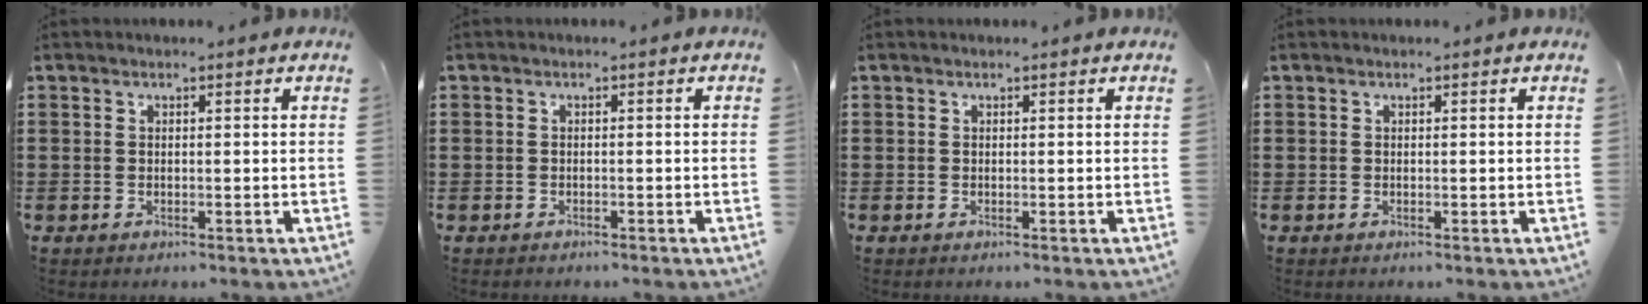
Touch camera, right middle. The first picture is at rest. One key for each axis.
{"total": 0.8, "fx": -0.7, "fy": 0.4, "fz": -0.1, "tx": 0.001, "ty": 0.001, "tz": -0.015}
{"total": 0.0}
{"total": 0.0}